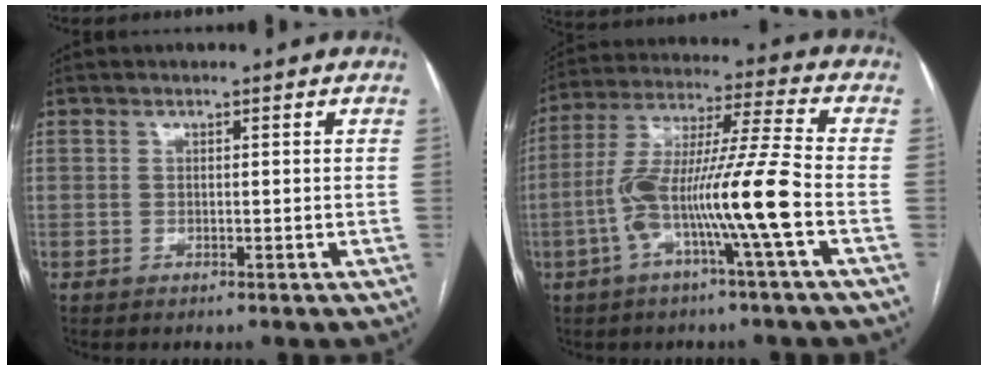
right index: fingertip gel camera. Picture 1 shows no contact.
{"total": 13.9, "force": [-4.4, -1.2, 13.2], "torque": [-0.256, 0.009, -0.086]}